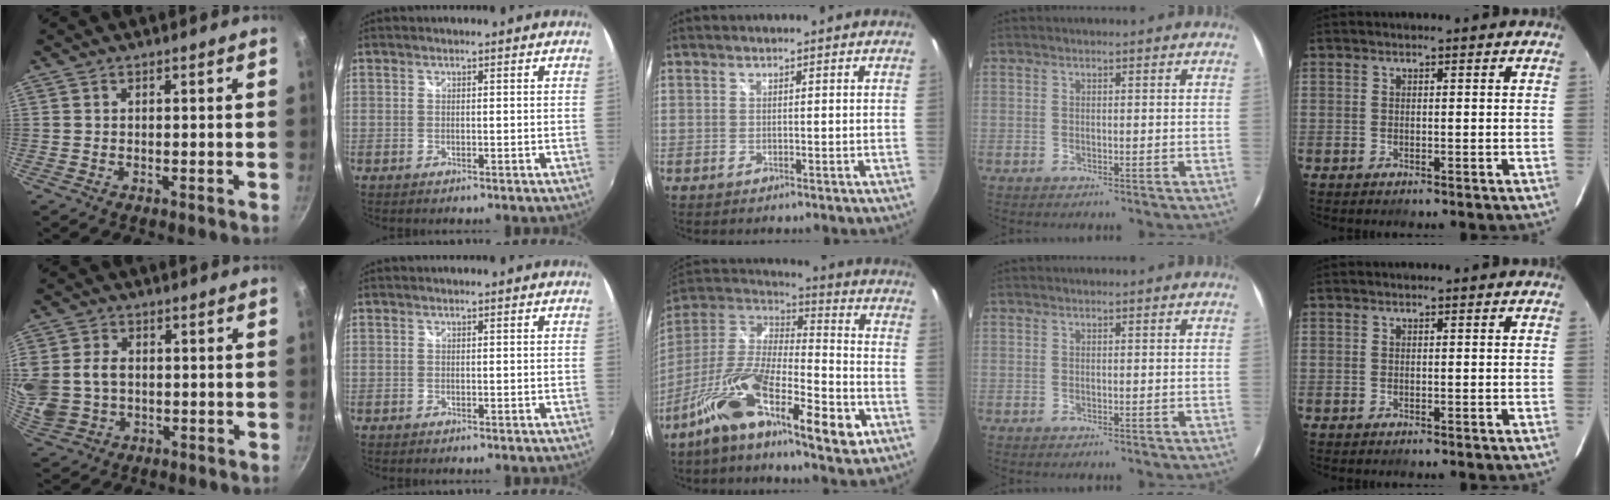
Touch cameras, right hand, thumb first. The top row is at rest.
{"thumb": {"total": 13.6, "force": [0.6, 10.9, 8.1], "torque": [-0.186, 0.011, 0.020]}, "middle": {"total": 19.8, "force": [-10.3, 5.8, 15.9], "torque": [-0.285, -0.019, -0.188]}}